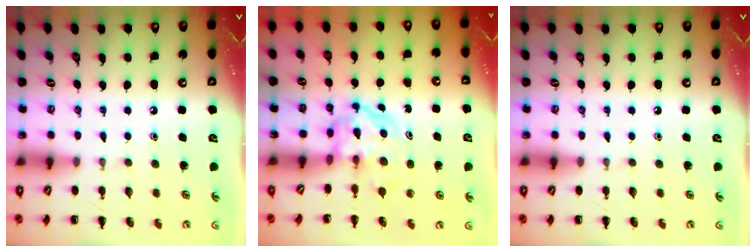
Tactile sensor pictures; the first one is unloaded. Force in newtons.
{"total": 3.9, "press": 3.9, "slide": 0.4}
{"total": 0.0}